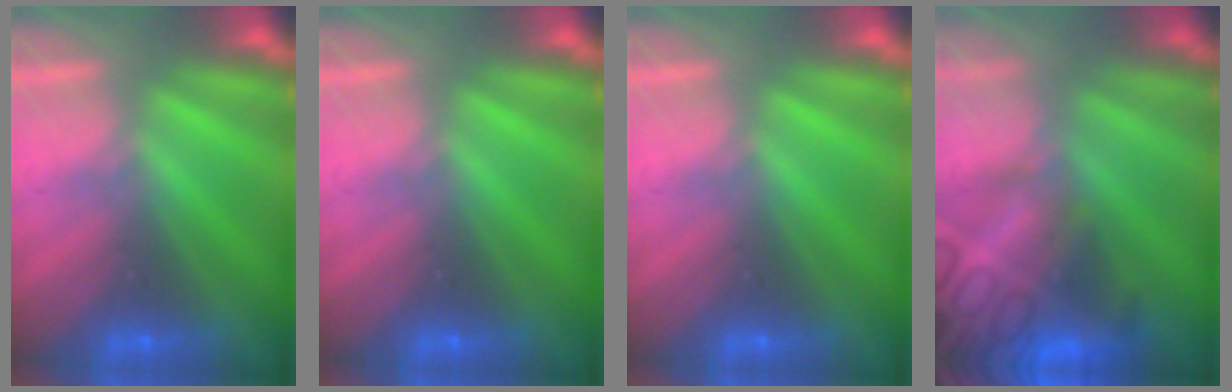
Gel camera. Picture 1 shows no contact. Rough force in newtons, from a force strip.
{"total": 0.0}
{"total": 0.0}
{"total": 7.5}